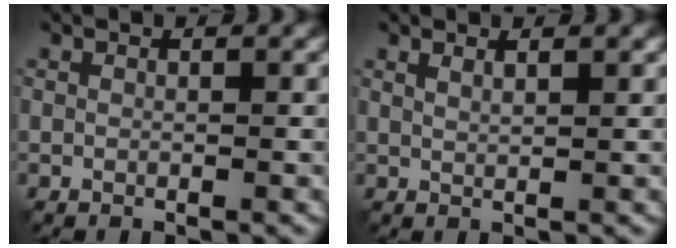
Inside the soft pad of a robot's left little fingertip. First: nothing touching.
{"total": 1.2, "force": [0.9, 0.3, 0.8], "torque": [-0.010, 0.000, 0.012]}